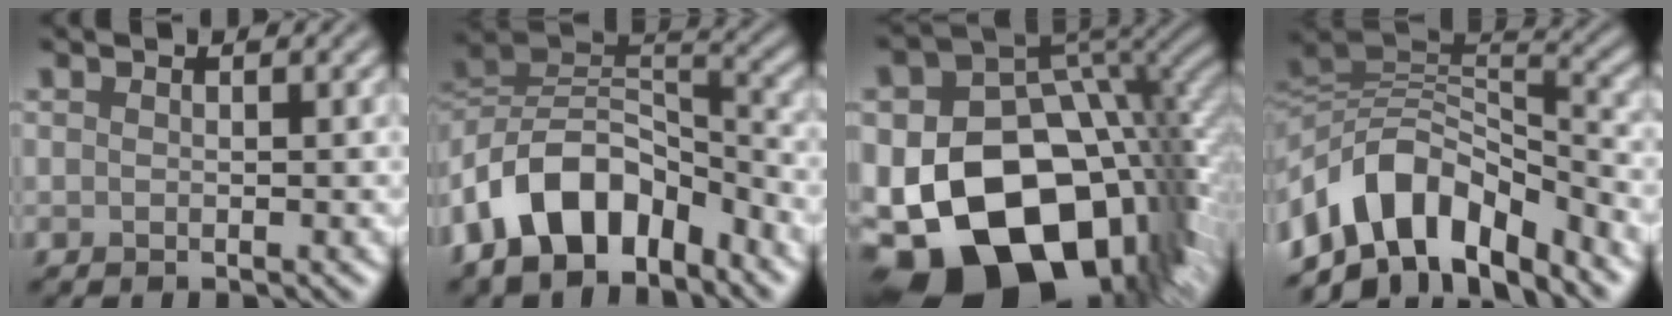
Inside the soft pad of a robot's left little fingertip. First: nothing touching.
{"total": 10.6, "force": [-6.4, 5.6, 6.3], "torque": [-0.104, 0.011, -0.131]}
{"total": 19.6, "force": [-6.6, 13.3, 12.8], "torque": [-0.228, -0.040, -0.089]}
{"total": 10.3, "force": [-5.4, 5.6, 6.8], "torque": [-0.111, 0.016, -0.106]}